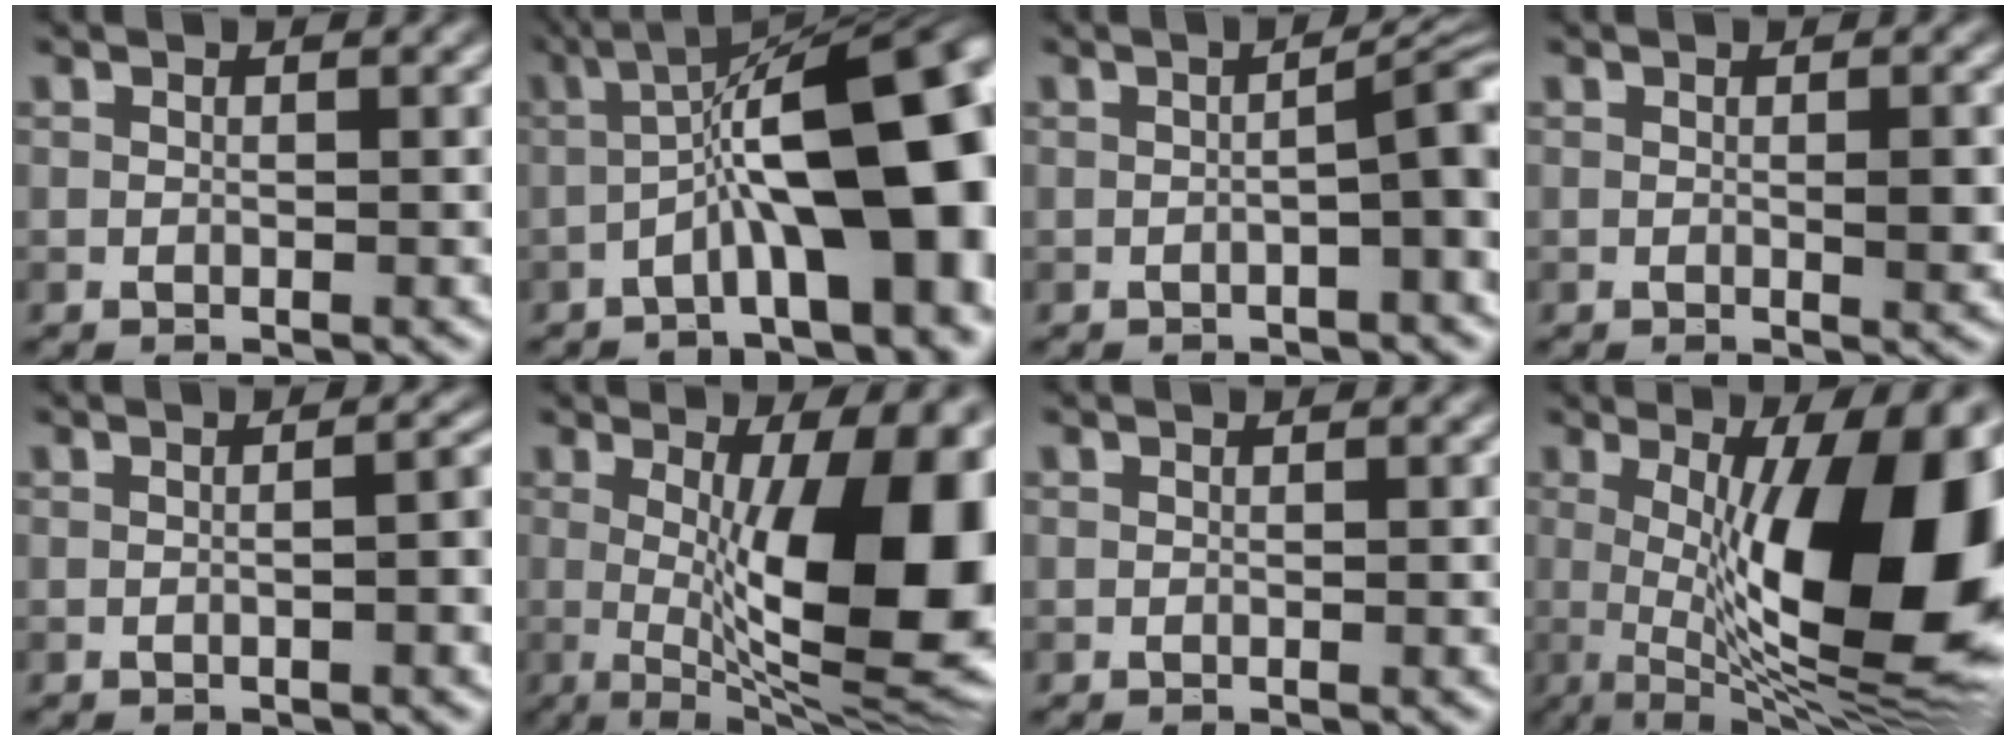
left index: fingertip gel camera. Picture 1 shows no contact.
{"total": 14.0, "force": [-2.7, 4.5, 13.0], "torque": [-0.178, 0.036, -0.039]}
{"total": 4.1, "force": [-0.7, 0.6, 4.0], "torque": [-0.057, 0.016, -0.012]}
{"total": 1.6, "force": [0.0, 0.4, 1.6], "torque": [-0.023, -0.005, -0.001]}
{"total": 2.4, "force": [-0.3, 0.7, 2.2], "torque": [-0.020, 0.008, -0.007]}
{"total": 15.8, "force": [1.2, 5.4, 14.7], "torque": [-0.181, -0.001, 0.018]}
{"total": 0.0}
{"total": 15.4, "force": [0.8, 4.8, 14.6], "torque": [-0.195, 0.003, 0.004]}